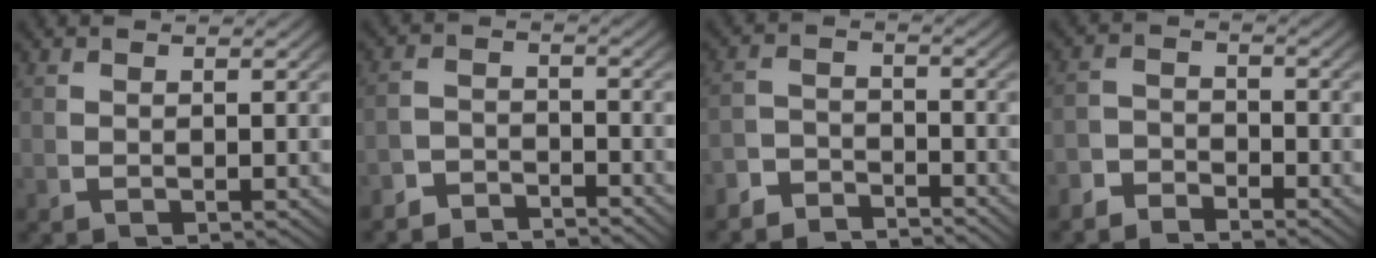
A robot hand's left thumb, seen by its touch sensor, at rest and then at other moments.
{"total": 3.8, "force": [-3.7, 0.7, 0.0], "torque": [0.011, -0.012, -0.068]}
{"total": 3.9, "force": [-3.8, 0.8, 0.2], "torque": [0.007, -0.012, -0.070]}
{"total": 2.7, "force": [-2.6, 0.8, 0.0], "torque": [0.014, -0.007, -0.054]}